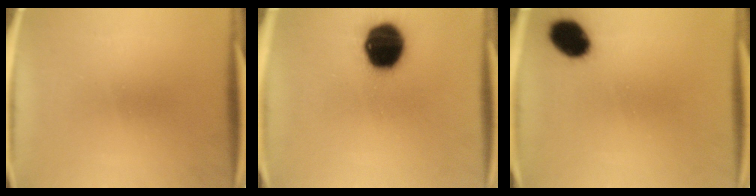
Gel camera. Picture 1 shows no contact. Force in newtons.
{"total": 17.4}
{"total": 8.7}